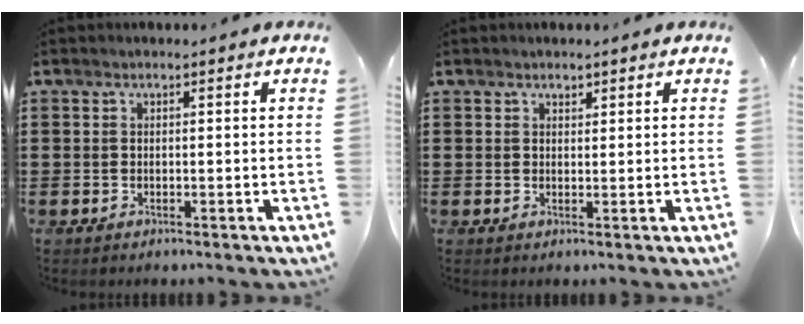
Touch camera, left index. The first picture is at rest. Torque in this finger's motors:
{"motor_torque": [0.93, 0.61, 0.09, 0.00]}